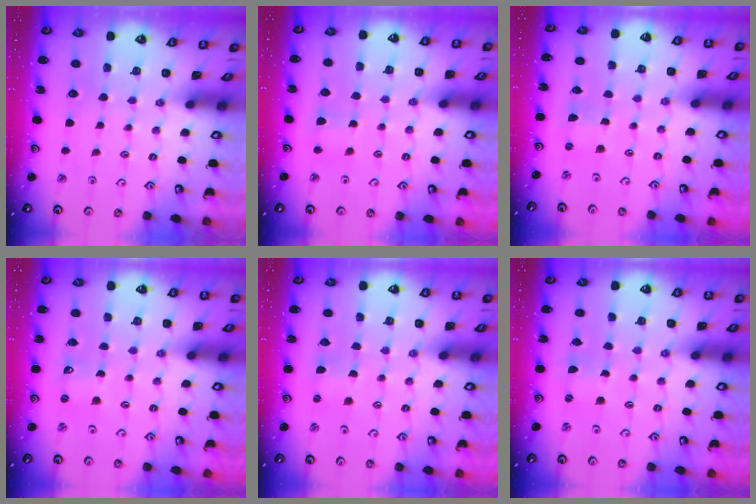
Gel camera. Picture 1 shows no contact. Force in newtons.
{"total": 2.8, "press": 2.8, "slide": 0.5}
{"total": 0.0}
{"total": 0.6, "press": 0.6, "slide": 0.0}
{"total": 1.1, "press": 1.1, "slide": 0.2}
{"total": 0.0}